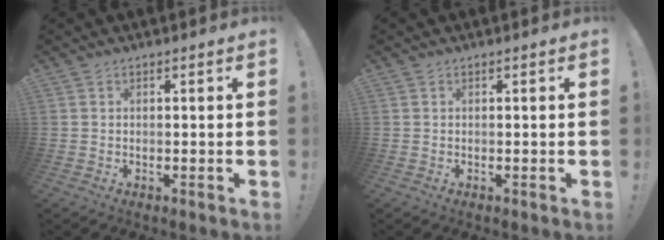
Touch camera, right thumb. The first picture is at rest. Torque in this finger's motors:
{"motor_torque": [0.02, 0.08, -0.32, 0.23, 0.02]}